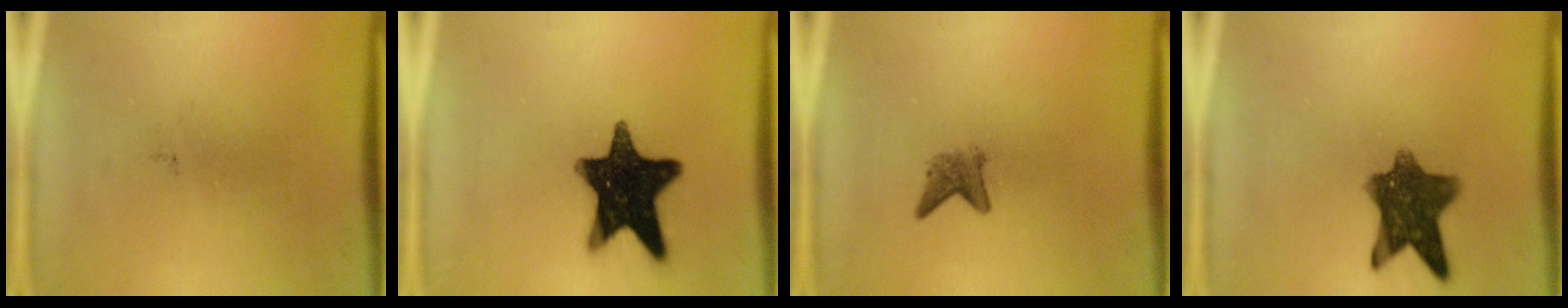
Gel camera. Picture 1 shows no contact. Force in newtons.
{"total": 16.6}
{"total": 2.1}
{"total": 9.7}